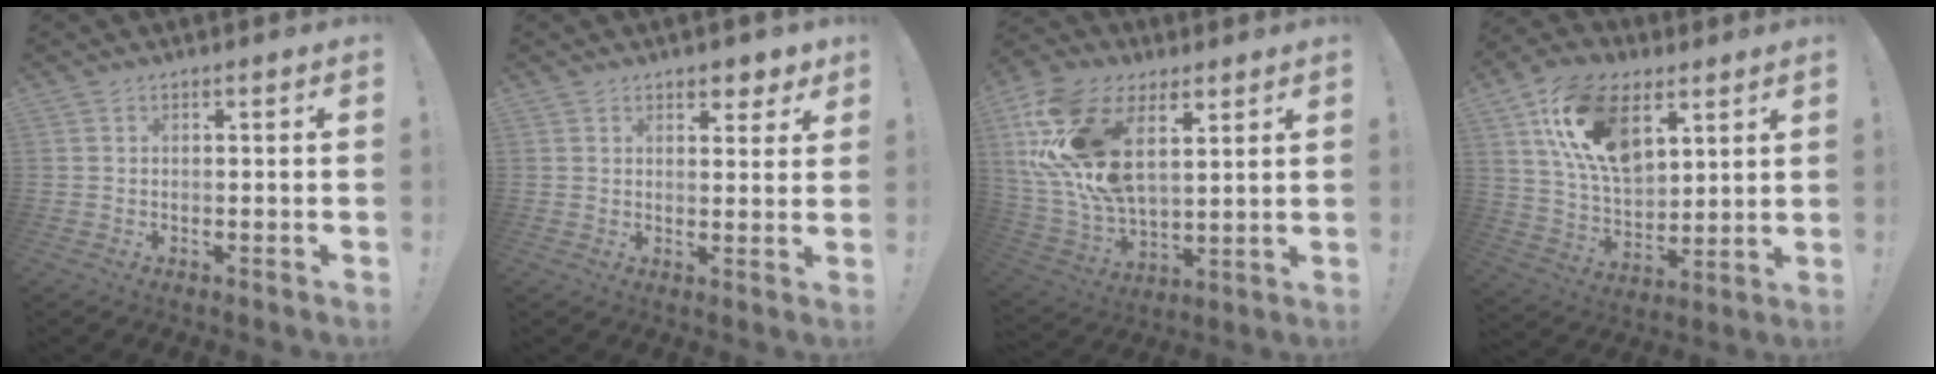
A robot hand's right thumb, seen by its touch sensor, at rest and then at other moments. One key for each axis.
{"total": 4.0, "fx": 3.1, "fy": 2.4, "fz": 1.0, "tx": 0.003, "ty": -0.025, "tz": 0.053}
{"total": 22.6, "fx": 10.1, "fy": 13.3, "fz": 15.1, "tx": -0.309, "ty": -0.044, "tz": 0.192}
{"total": 19.9, "fx": 9.3, "fy": 12.0, "fz": 12.8, "tx": -0.244, "ty": -0.035, "tz": 0.169}